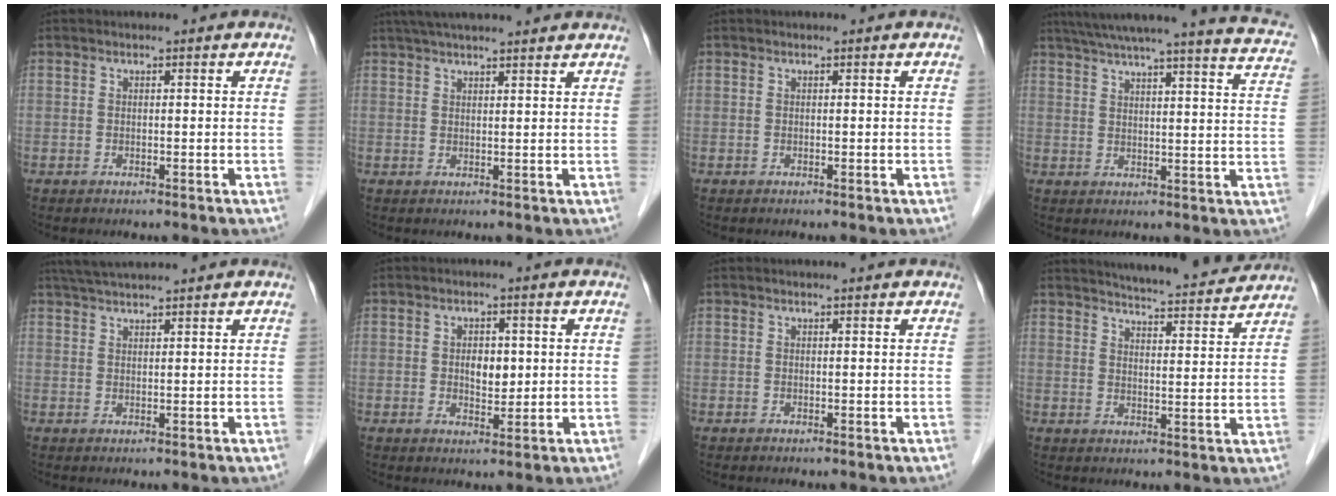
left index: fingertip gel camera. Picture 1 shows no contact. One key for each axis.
{"total": 12.6, "fx": 11.0, "fy": 1.4, "fz": 6.0, "tx": -0.096, "ty": 0.045, "tz": 0.154}
{"total": 0.0}
{"total": 24.5, "fx": 21.2, "fy": 1.7, "fz": 12.1, "tx": -0.177, "ty": -0.015, "tz": 0.253}
{"total": 6.3, "fx": 5.7, "fy": -0.4, "fz": 2.7, "tx": -0.048, "ty": 0.036, "tz": 0.096}
{"total": 3.5, "fx": 0.4, "fy": 2.1, "fz": 2.8, "tx": -0.044, "ty": 0.002, "tz": 0.011}
{"total": 0.6, "fx": 0.6, "fy": 0.0, "fz": 0.1, "tx": -0.008, "ty": 0.001, "tz": 0.006}
{"total": 14.4, "fx": 13.6, "fy": 1.1, "fz": 4.8, "tx": -0.070, "ty": -0.008, "tz": 0.175}